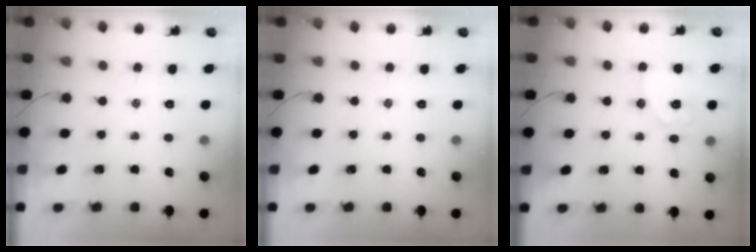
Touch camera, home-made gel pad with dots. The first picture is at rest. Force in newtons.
{"total": 0.0}
{"total": 9.4, "press": 9.4, "slide": 0.3}